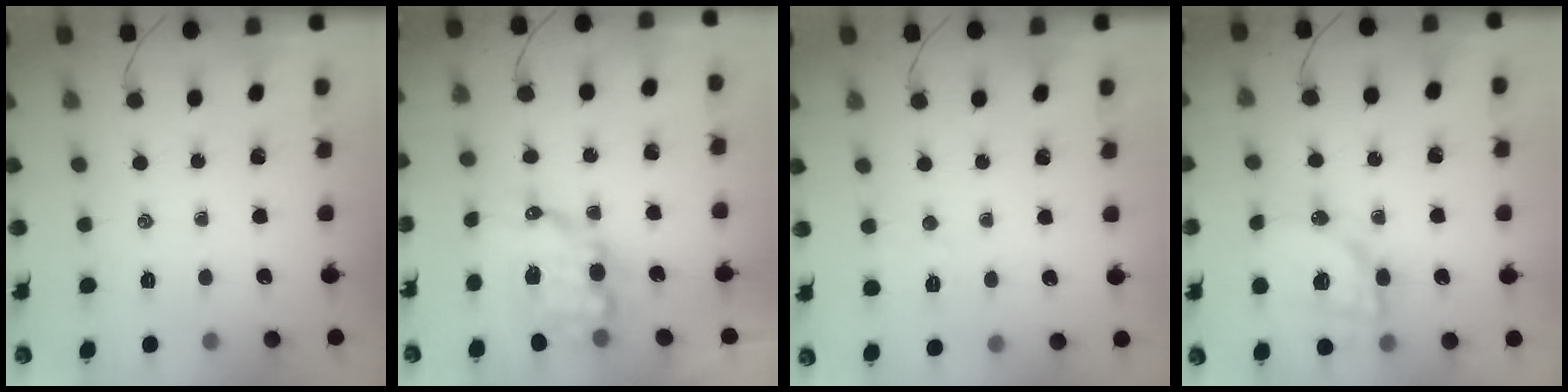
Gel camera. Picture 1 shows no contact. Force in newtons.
{"total": 11.4, "press": 11.2, "slide": 2.3}
{"total": 3.6, "press": 3.5, "slide": 1.0}
{"total": 15.7, "press": 15.3, "slide": 3.5}